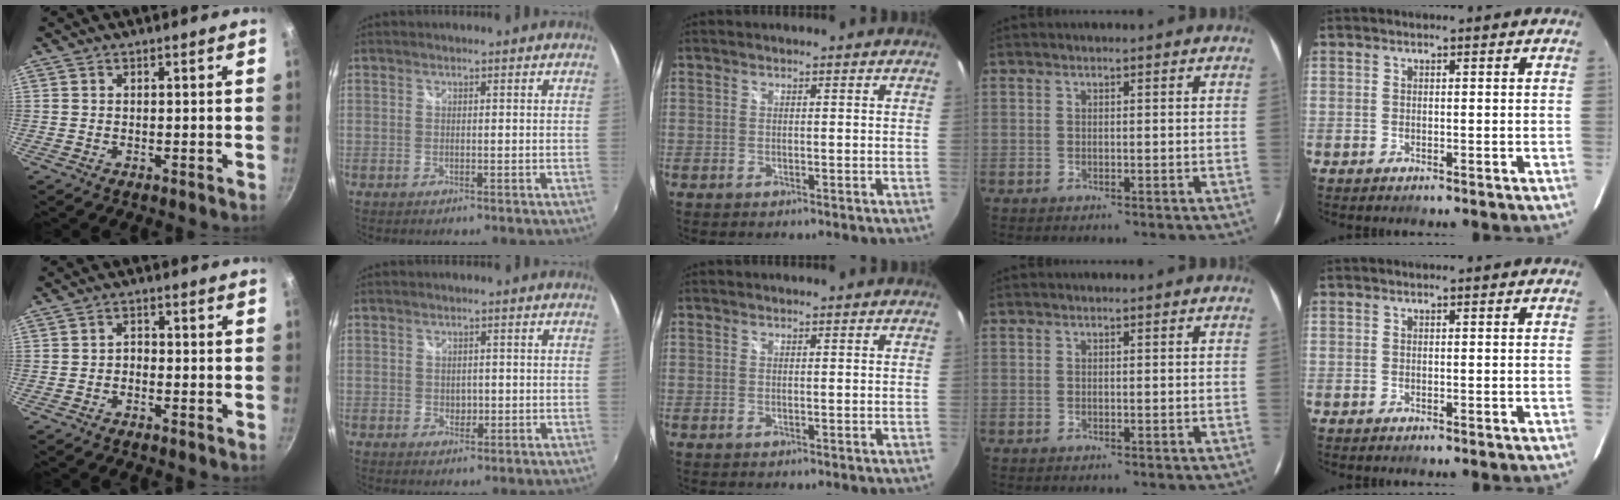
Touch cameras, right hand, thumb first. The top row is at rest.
{"thumb": {"total": 1.6, "force": [-0.8, 1.1, 0.9], "torque": [-0.009, 0.013, -0.017]}, "index": {"total": 1.9, "force": [-0.2, 1.6, 0.9], "torque": [-0.011, -0.001, -0.003]}}